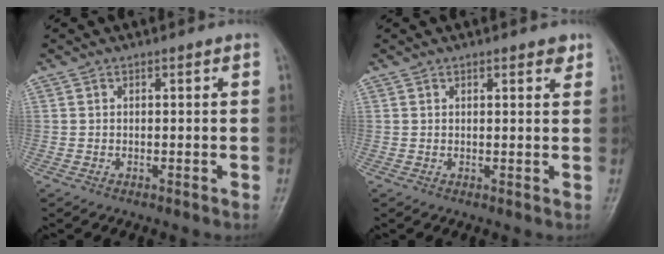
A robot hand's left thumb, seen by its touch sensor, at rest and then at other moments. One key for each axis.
{"total": 2.2, "fx": 1.6, "fy": 0.8, "fz": 1.4, "tx": -0.009, "ty": -0.007, "tz": 0.017}